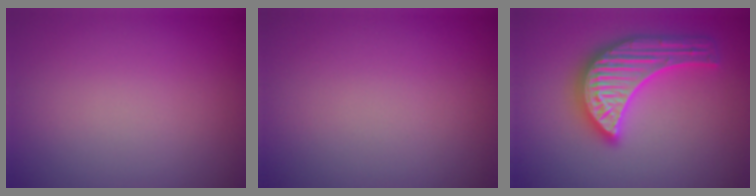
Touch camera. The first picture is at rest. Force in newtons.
{"total": 0.0}
{"total": 5.5, "press": 5.5, "slide": 0.6}